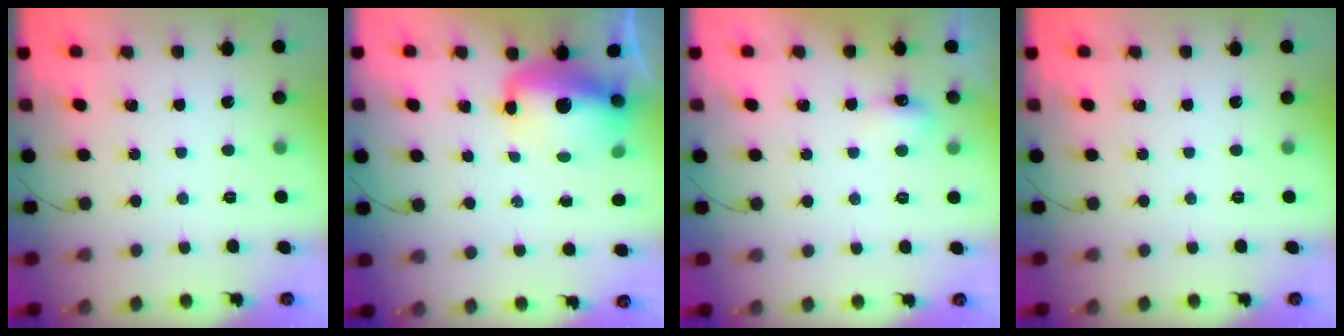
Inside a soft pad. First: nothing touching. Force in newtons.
{"total": 13.5, "press": 13.1, "slide": 3.3}
{"total": 5.2, "press": 5.1, "slide": 0.9}
{"total": 0.0}